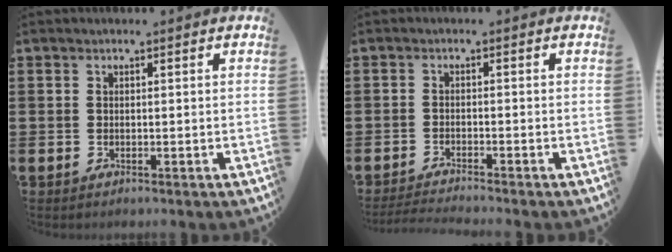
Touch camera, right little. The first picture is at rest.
{"total": 1.5, "force": [-1.4, -0.2, 0.5], "torque": [-0.007, 0.001, -0.027]}